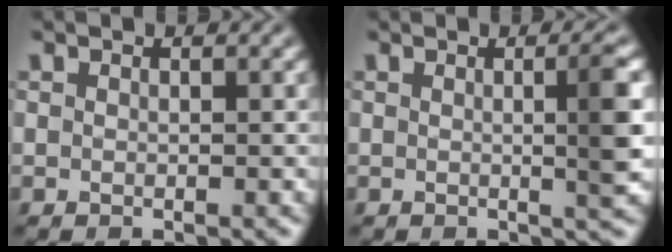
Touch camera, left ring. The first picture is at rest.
{"total": 3.7, "force": [0.1, 0.8, 3.6], "torque": [-0.042, 0.001, -0.004]}